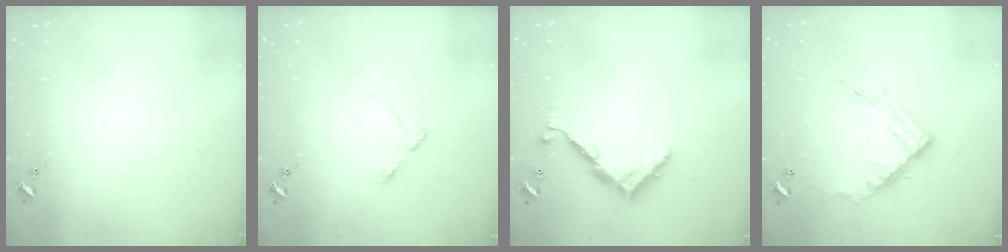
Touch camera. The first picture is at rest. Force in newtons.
{"total": 4.0, "press": 3.9, "slide": 0.5}
{"total": 8.9, "press": 8.9, "slide": 0.6}
{"total": 16.0, "press": 15.9, "slide": 1.5}